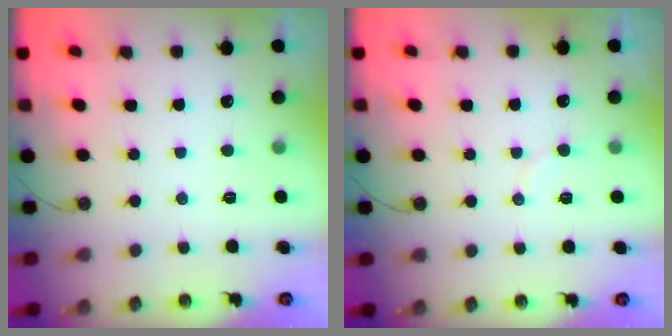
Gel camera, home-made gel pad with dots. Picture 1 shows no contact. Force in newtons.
{"total": 4.4, "press": 4.4, "slide": 0.3}